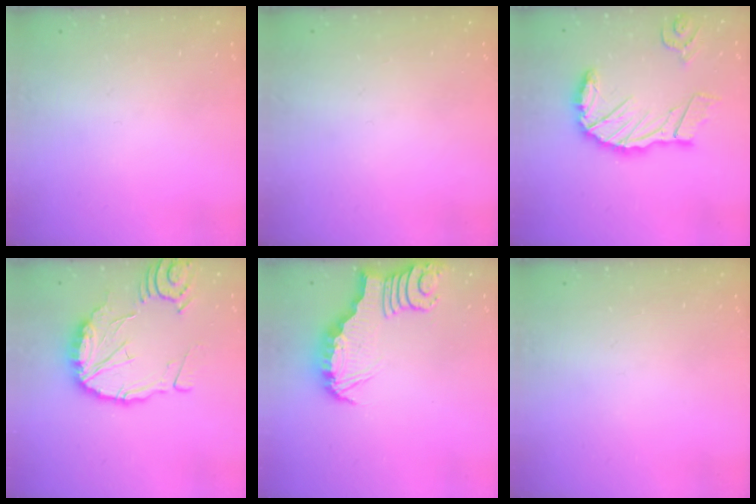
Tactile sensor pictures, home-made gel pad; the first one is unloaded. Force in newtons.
{"total": 1.4, "press": 1.4, "slide": 0.1}
{"total": 17.5, "press": 17.4, "slide": 2.0}
{"total": 13.5, "press": 13.4, "slide": 1.5}
{"total": 3.6, "press": 3.6, "slide": 0.2}
{"total": 0.0}